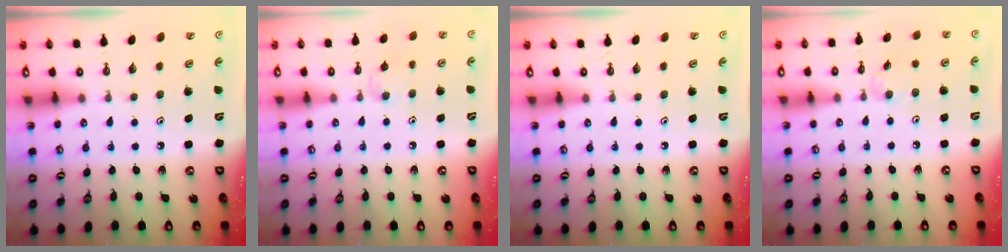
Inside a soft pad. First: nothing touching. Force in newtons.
{"total": 5.1, "press": 5.0, "slide": 0.7}
{"total": 0.0}
{"total": 2.4, "press": 2.4, "slide": 0.5}